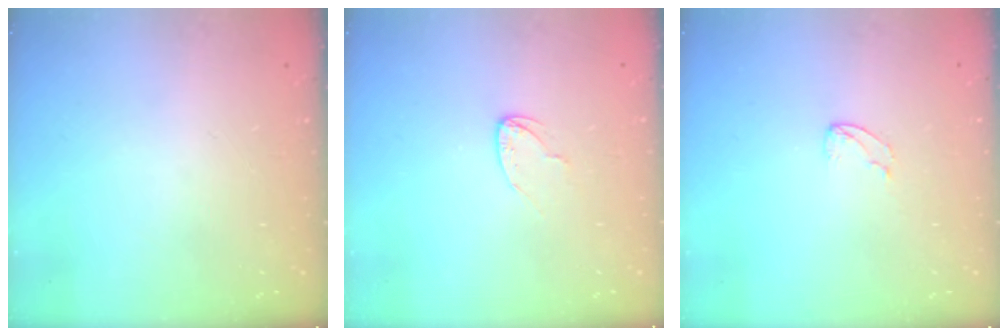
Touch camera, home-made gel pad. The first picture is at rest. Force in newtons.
{"total": 4.3, "press": 4.3, "slide": 0.3}
{"total": 2.5, "press": 2.5, "slide": 0.2}